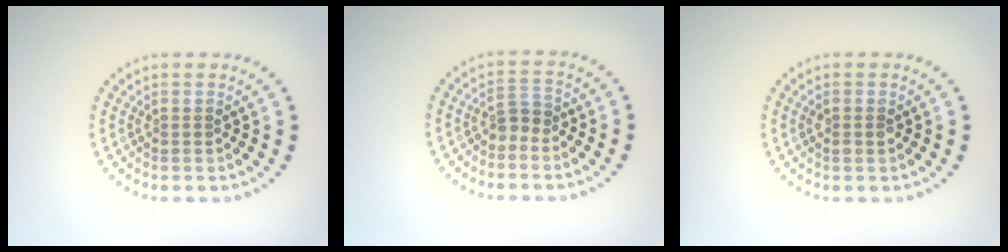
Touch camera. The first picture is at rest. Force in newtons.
{"total": 1.6, "press": 1.3, "slide": 0.9}
{"total": 1.1, "press": 1.1, "slide": 0.2}